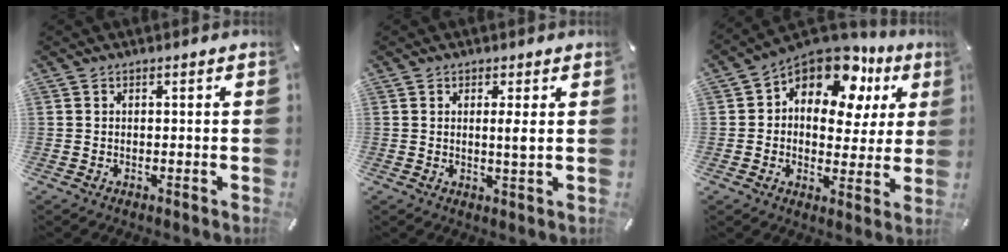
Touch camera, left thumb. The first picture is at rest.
{"total": 2.8, "force": [0.9, 0.4, 2.6], "torque": [-0.047, -0.002, 0.011]}
{"total": 14.0, "force": [8.6, 8.1, 7.6], "torque": [-0.126, -0.059, 0.153]}